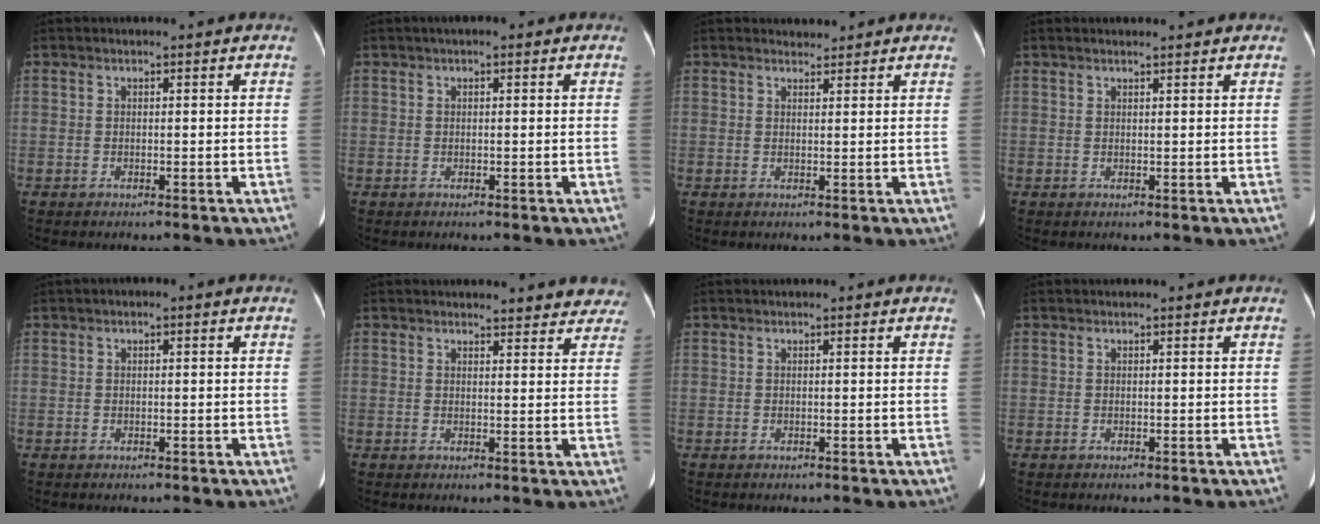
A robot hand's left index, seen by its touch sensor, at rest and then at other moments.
{"total": 1.5, "force": [0.8, 0.5, 1.2], "torque": [-0.022, 0.014, 0.010]}
{"total": 1.6, "force": [1.5, 0.4, -0.2], "torque": [-0.005, 0.005, 0.026]}
{"total": 2.6, "force": [2.4, 0.1, 0.9], "torque": [-0.015, 0.009, 0.029]}
{"total": 0.8, "force": [0.1, 0.4, 0.7], "torque": [-0.014, 0.008, 0.002]}
{"total": 8.0, "force": [7.6, 2.4, 1.1], "torque": [0.023, -0.008, 0.060]}
{"total": 0.0}
{"total": 0.0}